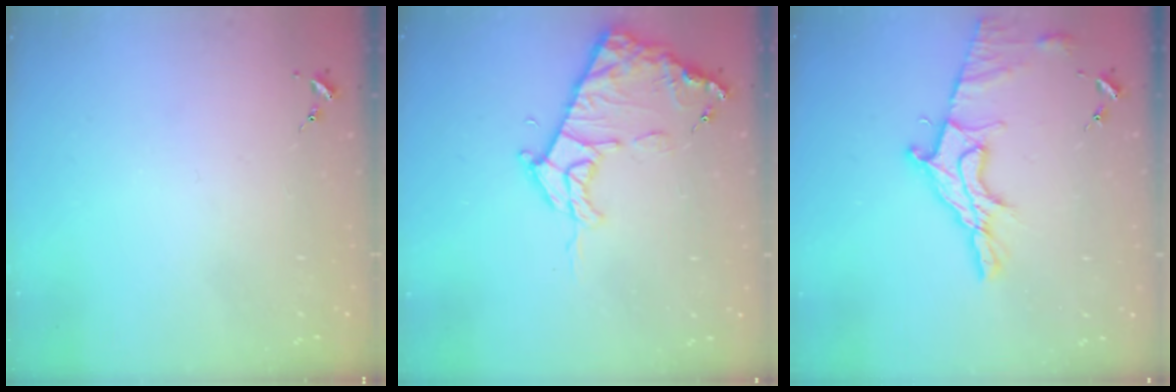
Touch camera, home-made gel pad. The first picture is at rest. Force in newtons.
{"total": 12.0, "press": 12.0, "slide": 1.2}
{"total": 13.5, "press": 13.4, "slide": 1.3}